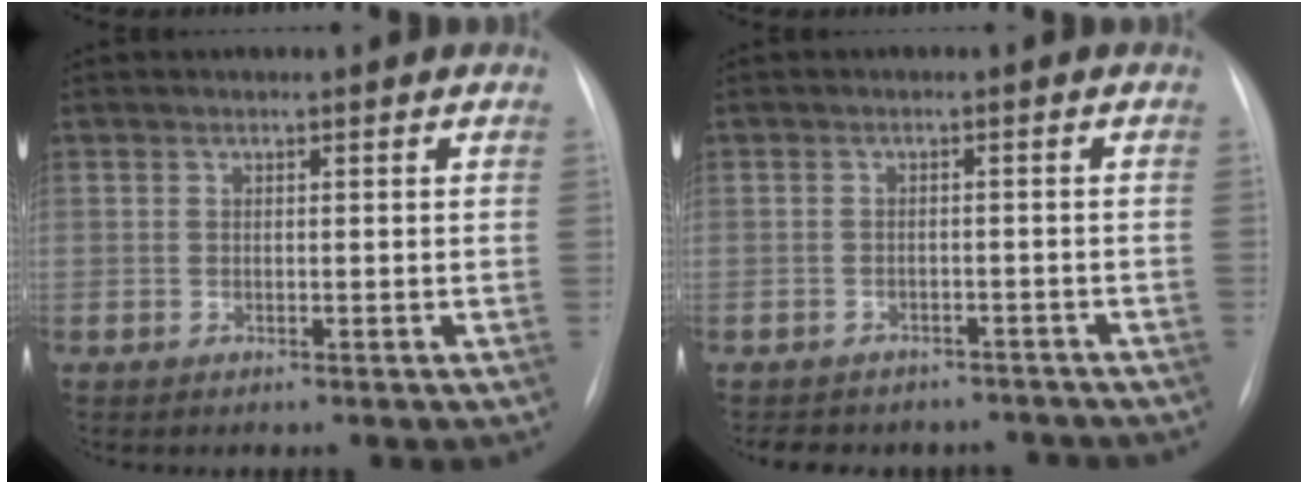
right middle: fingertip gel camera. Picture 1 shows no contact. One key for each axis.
{"total": 10.6, "fx": -9.2, "fy": 4.7, "fz": 2.1, "tx": -0.037, "ty": 0.013, "tz": -0.102}